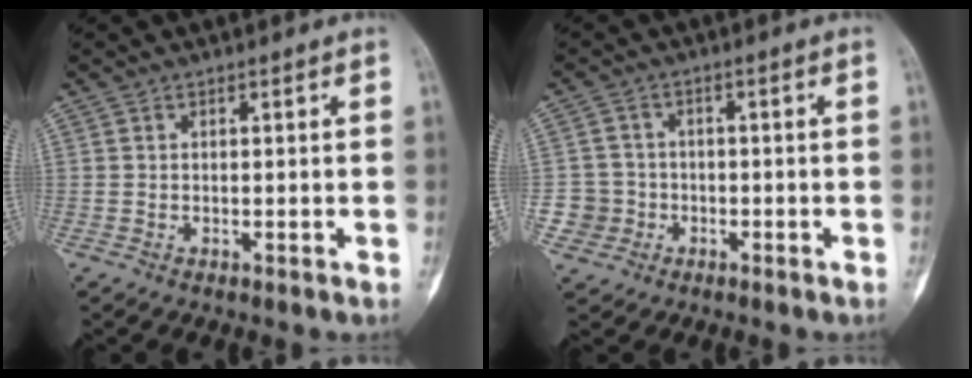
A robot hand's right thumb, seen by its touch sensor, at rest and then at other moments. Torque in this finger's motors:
{"motor_torque": [0.12, -0.66, -0.05, -0.19, -0.01]}